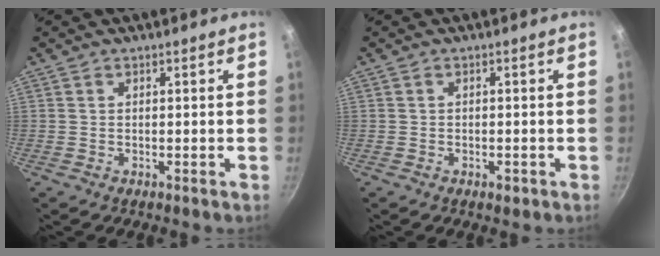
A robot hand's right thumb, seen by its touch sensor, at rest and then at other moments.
{"total": 1.7, "force": [-0.8, 1.0, 1.1], "torque": [-0.019, 0.003, -0.010]}